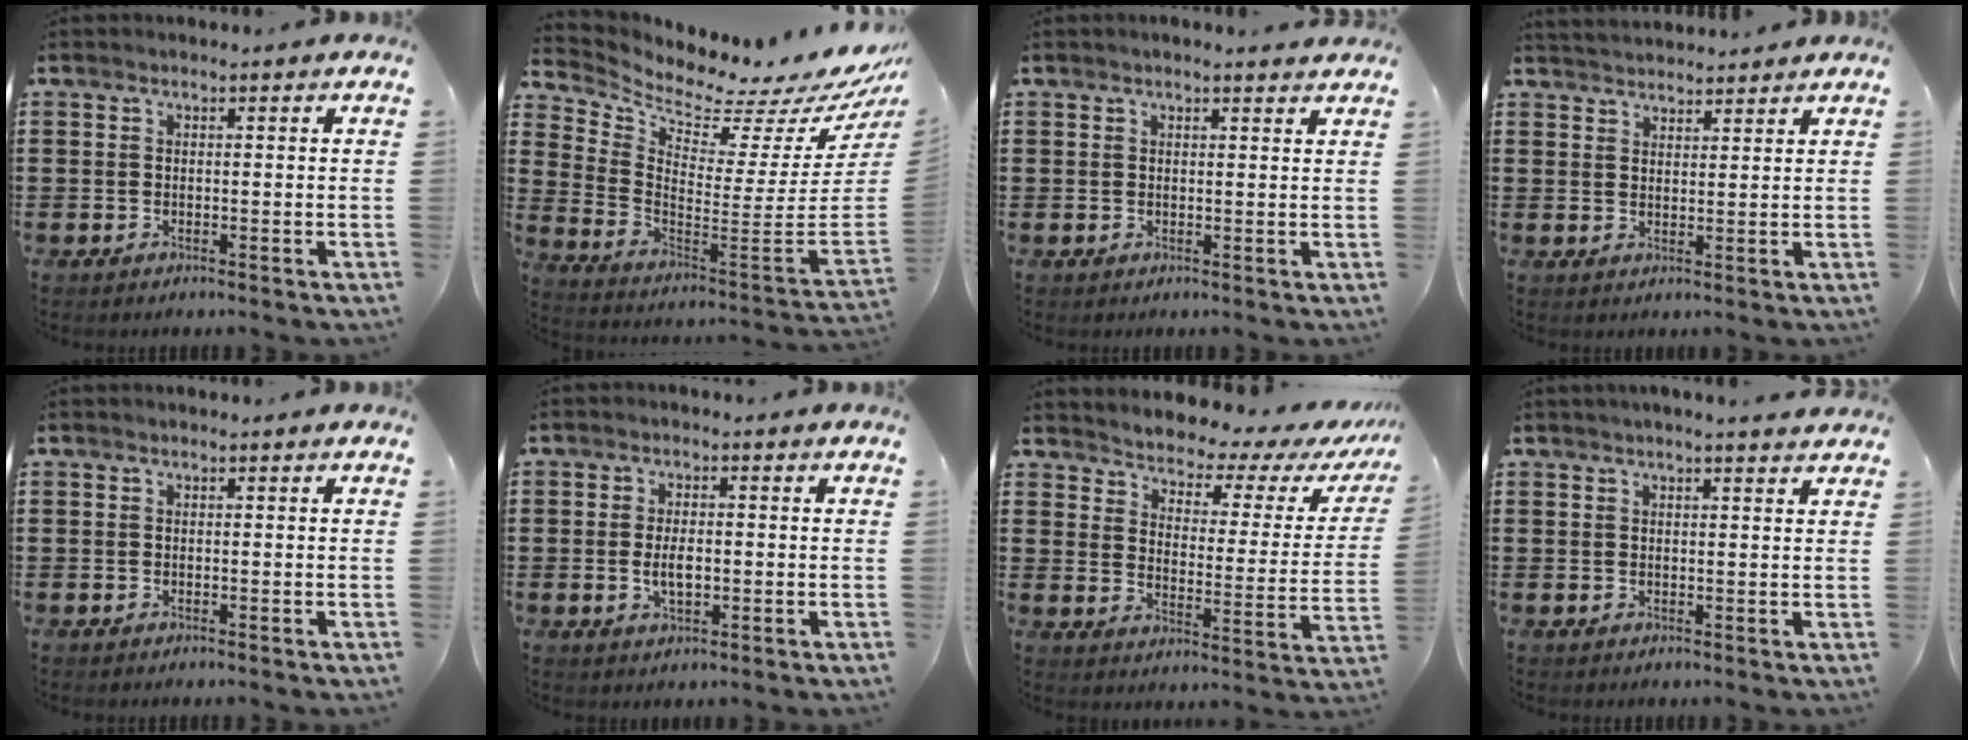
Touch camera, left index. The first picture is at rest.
{"total": 2.9, "force": [2.4, 0.7, 1.5], "torque": [-0.039, -0.066, 0.028]}
{"total": 1.3, "force": [1.2, 0.0, 0.5], "torque": [-0.013, 0.000, 0.022]}
{"total": 2.5, "force": [2.4, 0.1, -0.5], "torque": [0.001, -0.005, 0.047]}
{"total": 0.0}
{"total": 3.8, "force": [-0.4, 1.8, 3.3], "torque": [-0.070, 0.001, -0.010]}
{"total": 3.0, "force": [2.8, 0.9, 0.6], "torque": [-0.036, -0.031, 0.038]}
{"total": 1.9, "force": [1.6, -0.1, 1.0], "torque": [-0.022, 0.002, 0.031]}